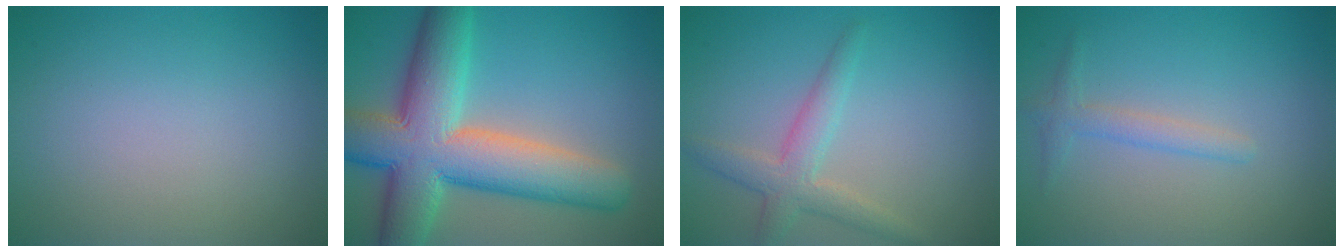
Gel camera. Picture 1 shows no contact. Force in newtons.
{"total": 12.2, "press": 12.2, "slide": 0.5}
{"total": 3.0, "press": 3.0, "slide": 0.1}
{"total": 1.6, "press": 1.6, "slide": 0.1}